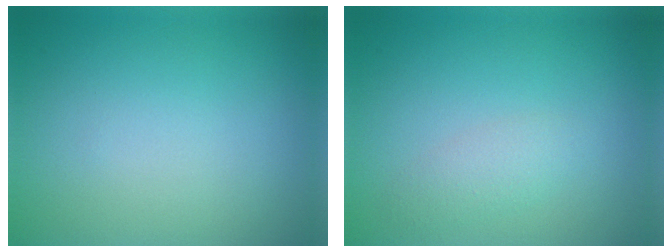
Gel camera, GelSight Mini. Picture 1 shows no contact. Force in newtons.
{"total": 1.6, "press": 1.6, "slide": 0.1}